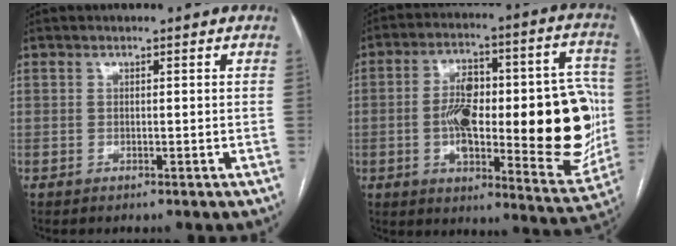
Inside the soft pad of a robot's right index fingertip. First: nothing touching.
{"total": 26.6, "force": [-1.5, 8.7, 25.1], "torque": [-0.306, 0.022, -0.007]}